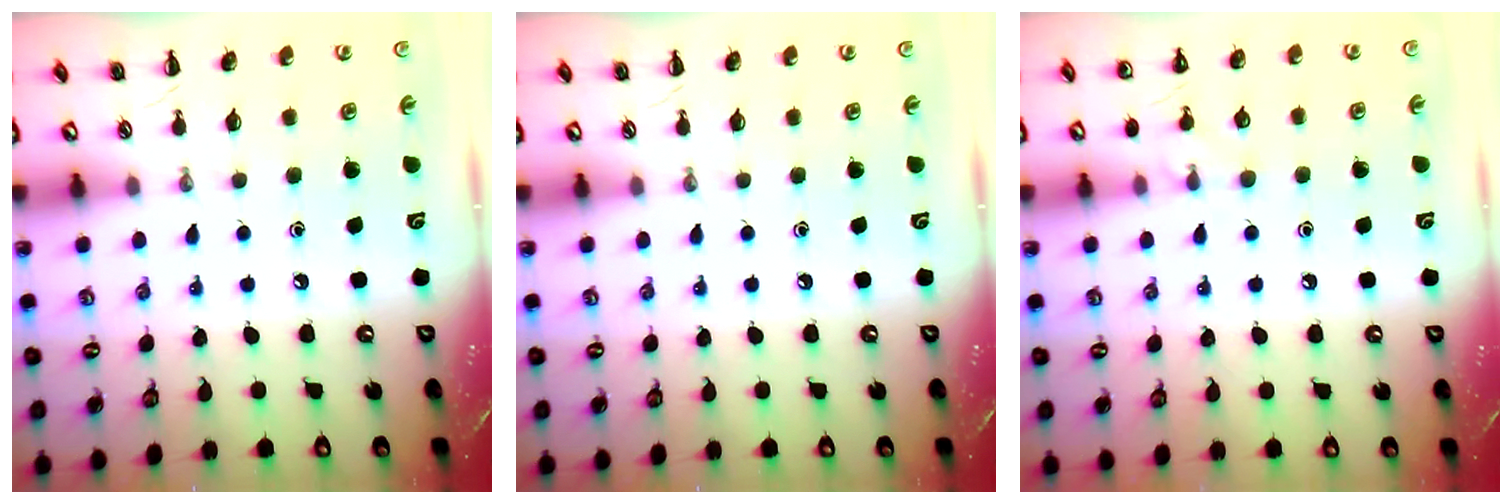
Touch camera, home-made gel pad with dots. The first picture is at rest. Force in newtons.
{"total": 0.0}
{"total": 7.8, "press": 7.4, "slide": 2.3}